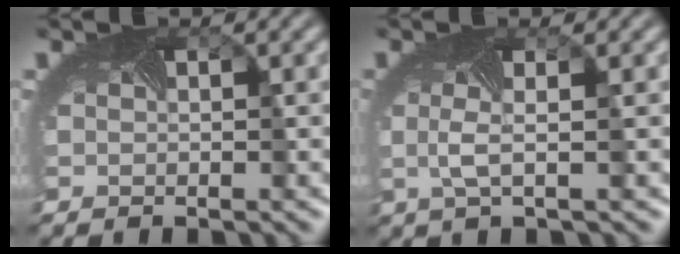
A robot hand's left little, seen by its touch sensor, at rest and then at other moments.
{"total": 1.6, "force": [-0.1, -0.2, 1.6], "torque": [-0.043, 0.001, -0.003]}